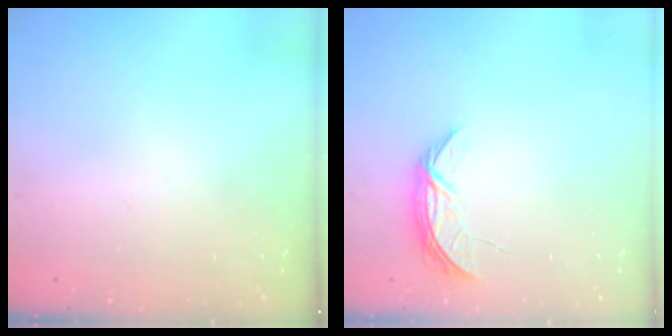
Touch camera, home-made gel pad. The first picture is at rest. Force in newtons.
{"total": 5.4, "press": 5.4, "slide": 0.5}